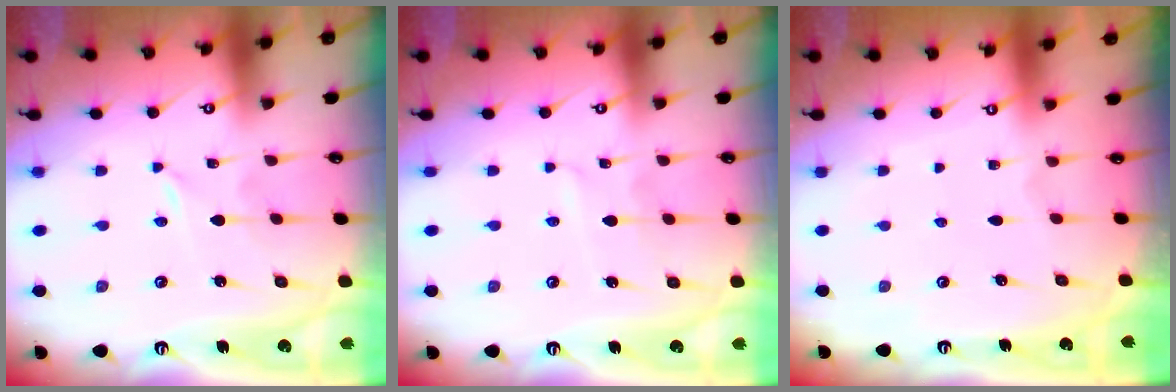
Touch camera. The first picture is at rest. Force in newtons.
{"total": 2.5, "press": 2.5, "slide": 0.3}
{"total": 0.0}